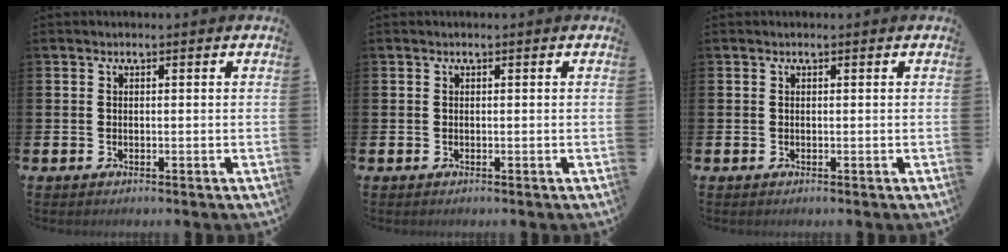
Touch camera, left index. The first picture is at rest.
{"total": 0.0}
{"total": 0.0}